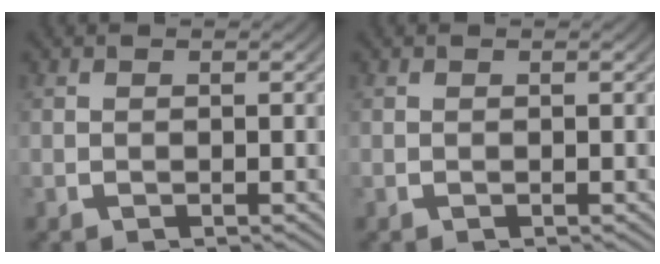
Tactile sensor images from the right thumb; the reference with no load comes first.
{"total": 0.0}